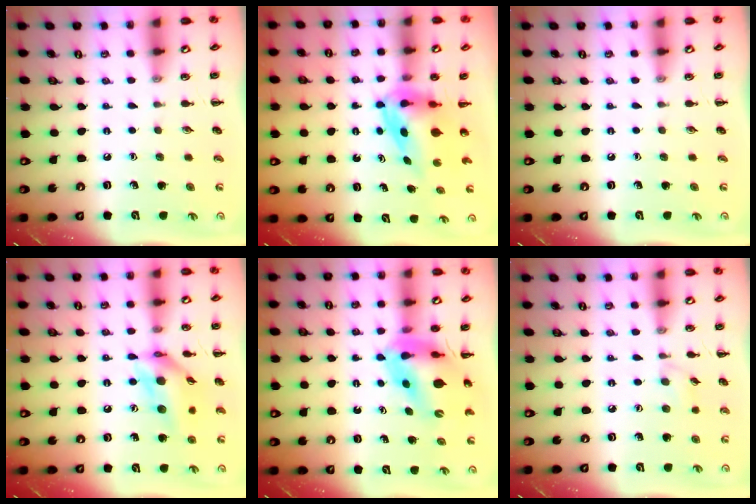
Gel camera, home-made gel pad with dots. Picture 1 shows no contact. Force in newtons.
{"total": 4.0, "press": 4.0, "slide": 0.7}
{"total": 0.0}
{"total": 15.3, "press": 15.0, "slide": 3.1}
{"total": 12.0, "press": 11.4, "slide": 3.6}
{"total": 4.3, "press": 3.9, "slide": 1.7}